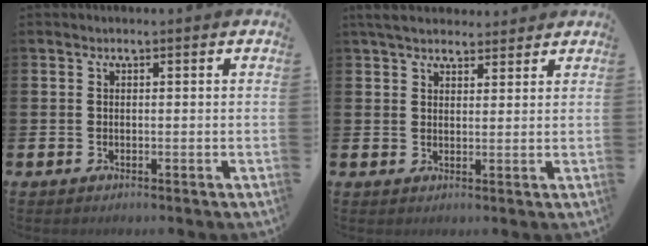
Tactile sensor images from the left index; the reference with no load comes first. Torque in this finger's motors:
{"motor_torque": [1.23, -0.92, 0.21, 0.16]}